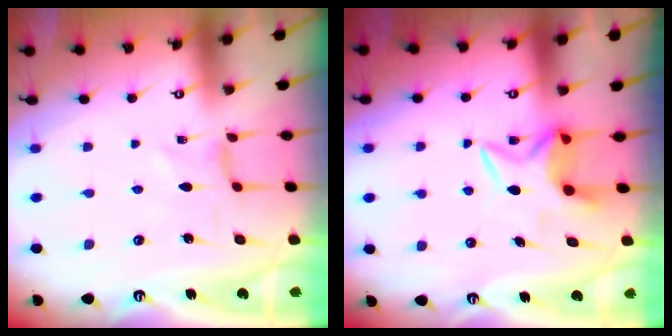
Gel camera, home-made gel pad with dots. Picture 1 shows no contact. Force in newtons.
{"total": 6.7, "press": 6.7, "slide": 0.4}